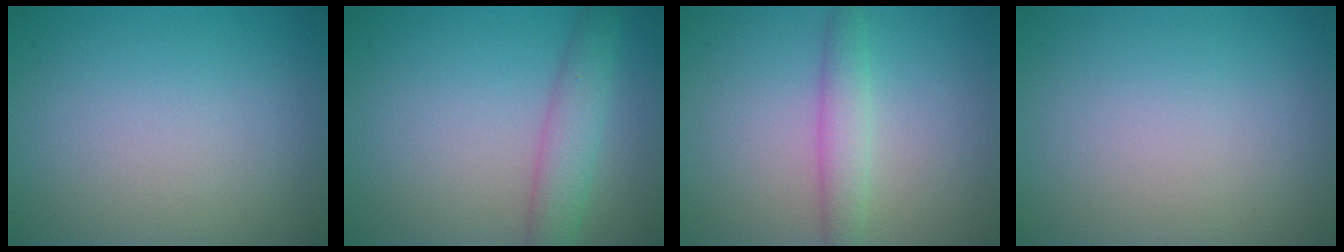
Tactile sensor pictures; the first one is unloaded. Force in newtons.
{"total": 3.5, "press": 3.5, "slide": 0.1}
{"total": 2.6, "press": 2.6, "slide": 0.1}
{"total": 0.0}